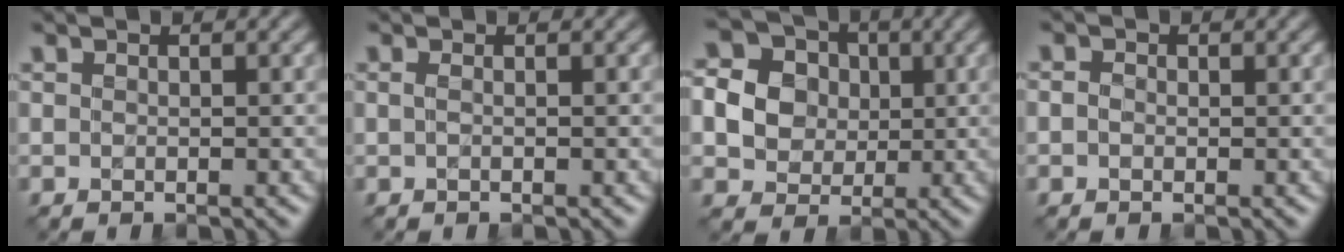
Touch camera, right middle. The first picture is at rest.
{"total": 0.6, "force": [0.0, 0.2, 0.6], "torque": [-0.013, -0.003, -0.001]}
{"total": 7.7, "force": [1.3, 6.8, 3.4], "torque": [-0.084, 0.028, 0.020]}
{"total": 0.8, "force": [0.0, 0.6, 0.4], "torque": [-0.007, -0.002, -0.005]}